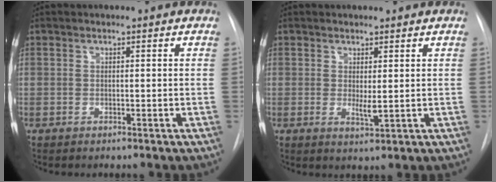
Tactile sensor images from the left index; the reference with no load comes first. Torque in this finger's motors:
{"motor_torque": [0.41, -0.04, 0.02, 0.03]}